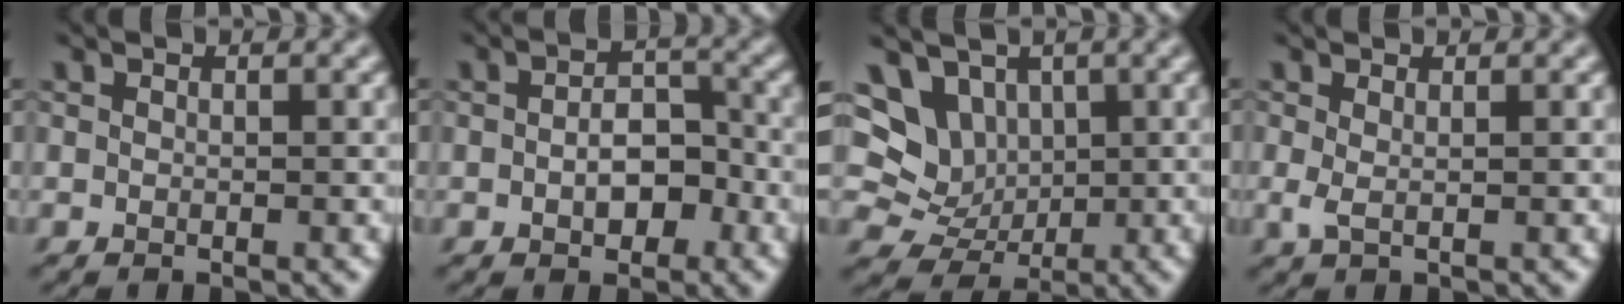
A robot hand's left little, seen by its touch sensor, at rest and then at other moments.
{"total": 4.2, "force": [-1.0, 2.5, 3.1], "torque": [-0.048, 0.001, -0.017]}
{"total": 9.4, "force": [3.1, 7.6, 4.5], "torque": [-0.077, 0.011, 0.043]}
{"total": 1.4, "force": [0.0, 0.5, 1.3], "torque": [-0.033, 0.002, 0.001]}